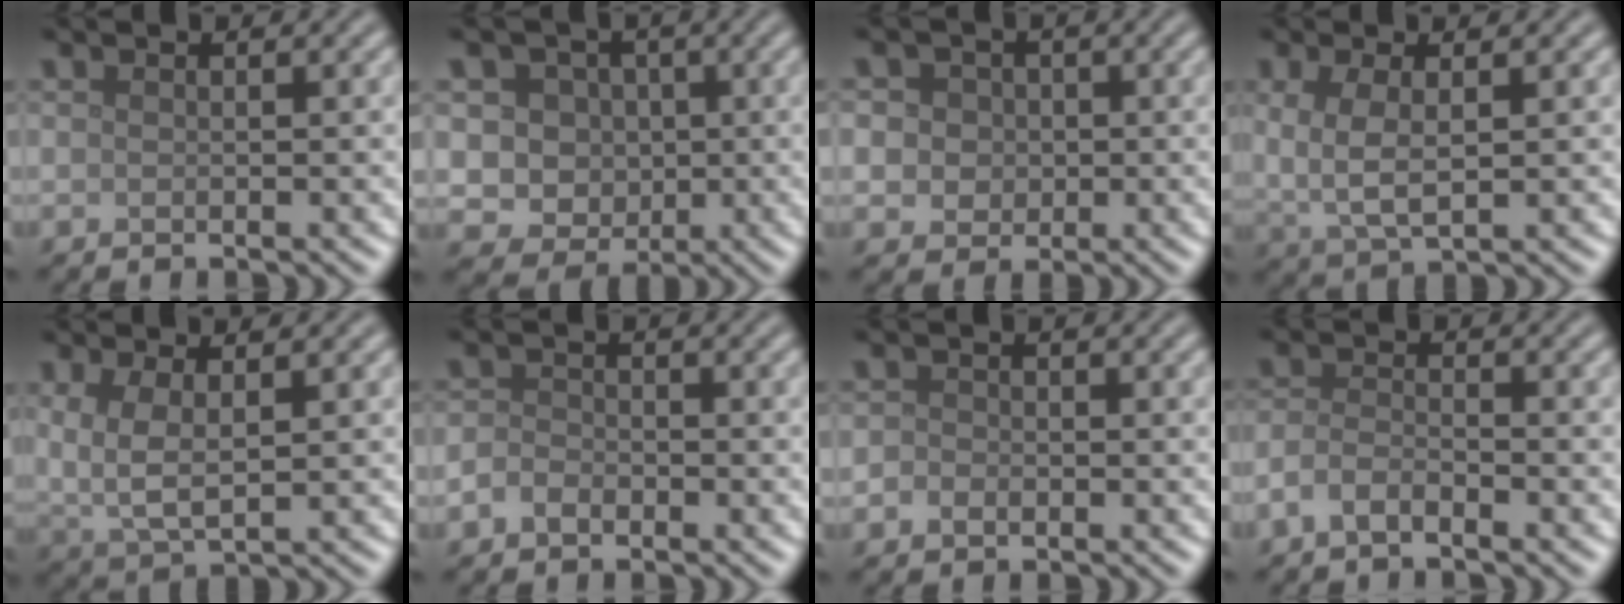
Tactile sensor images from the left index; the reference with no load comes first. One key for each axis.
{"total": 5.4, "fx": 0.5, "fy": 5.0, "fz": 2.2, "tx": -0.019, "ty": 0.012, "tz": -0.013}
{"total": 6.2, "fx": 1.7, "fy": 5.3, "fz": 2.7, "tx": -0.036, "ty": 0.030, "tz": 0.003}
{"total": 3.8, "fx": 0.4, "fy": 1.8, "fz": 3.4, "tx": -0.079, "ty": -0.002, "tz": 0.010}
{"total": 4.0, "fx": 0.8, "fy": 1.8, "fz": 3.5, "tx": -0.080, "ty": -0.003, "tz": 0.018}
{"total": 1.8, "fx": -0.9, "fy": 1.3, "fz": 0.8, "tx": -0.016, "ty": 0.002, "tz": -0.024}
{"total": 1.3, "fx": -0.5, "fy": 1.1, "fz": 0.6, "tx": -0.005, "ty": -0.001, "tz": -0.014}
{"total": 2.3, "fx": -1.6, "fy": 0.8, "fz": 1.4, "tx": -0.033, "ty": 0.004, "tz": -0.040}